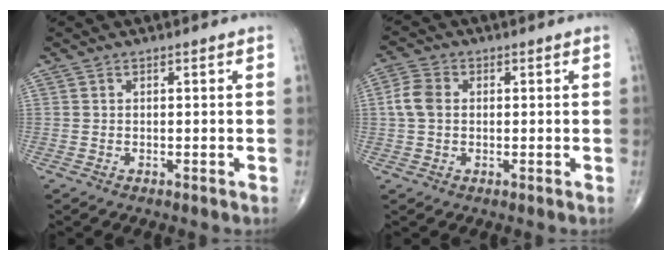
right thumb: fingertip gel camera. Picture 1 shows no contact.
{"total": 4.5, "force": [0.3, 3.3, 3.0], "torque": [-0.067, 0.011, 0.001]}